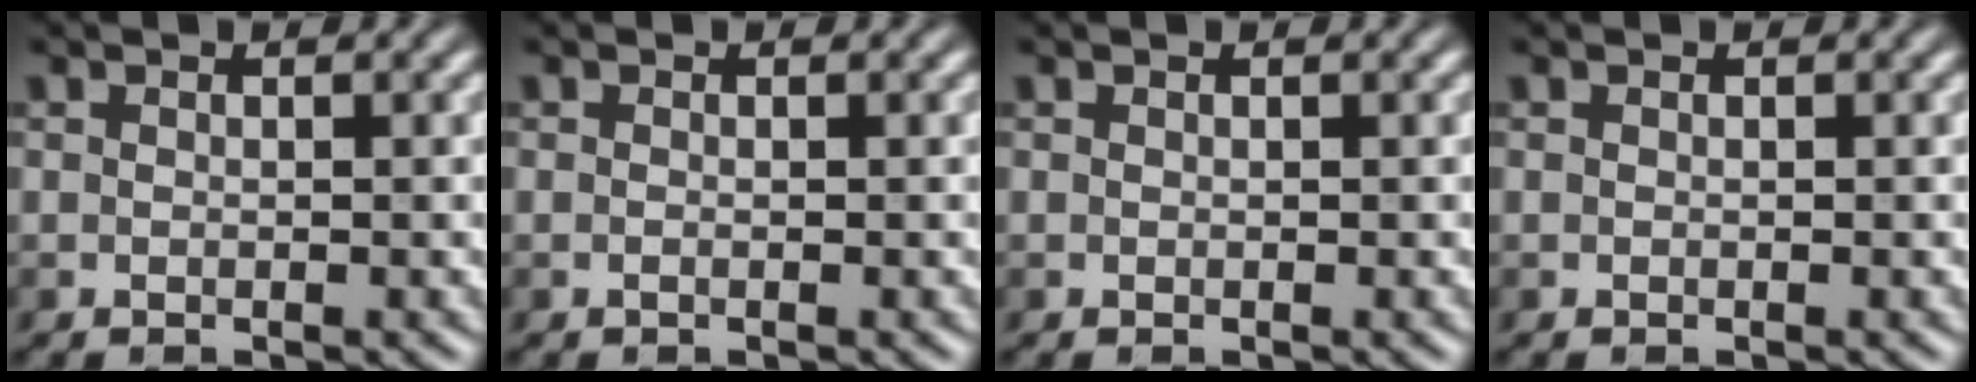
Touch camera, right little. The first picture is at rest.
{"total": 0.0}
{"total": 0.0}
{"total": 0.0}